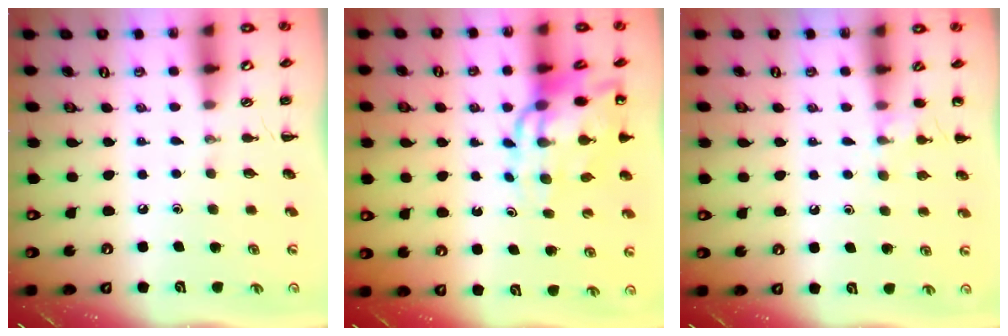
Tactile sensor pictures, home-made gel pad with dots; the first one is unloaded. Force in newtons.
{"total": 11.6, "press": 11.1, "slide": 3.2}
{"total": 6.8, "press": 6.5, "slide": 2.0}